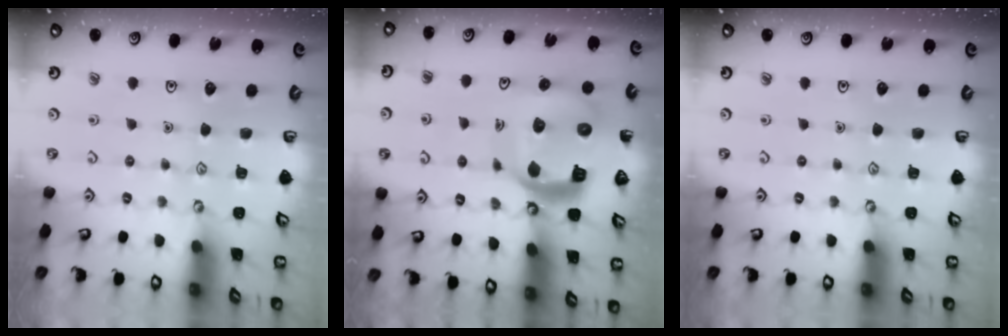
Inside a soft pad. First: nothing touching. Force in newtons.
{"total": 15.5, "press": 15.4, "slide": 1.9}
{"total": 0.0}